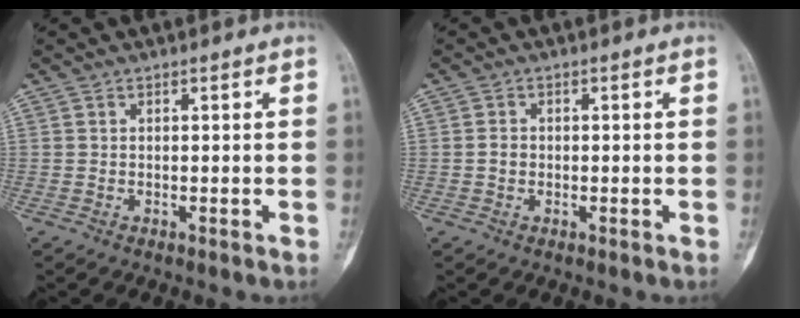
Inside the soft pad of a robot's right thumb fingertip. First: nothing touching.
{"total": 1.6, "force": [-0.2, 1.3, 0.8], "torque": [-0.010, 0.005, -0.004]}